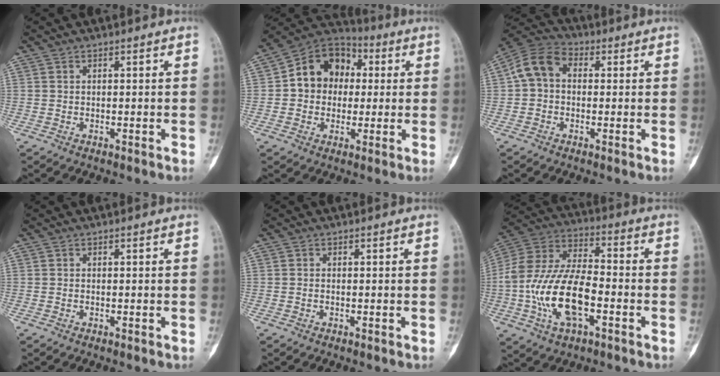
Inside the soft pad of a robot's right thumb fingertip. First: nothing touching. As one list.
[{"total": 13.1, "force": [1.4, 10.9, 7.1], "torque": [-0.071, 0.026, 0.012]}, {"total": 8.3, "force": [0.7, 6.2, 5.4], "torque": [-0.095, 0.028, 0.000]}, {"total": 0.0}, {"total": 0.0}, {"total": 19.5, "force": [-4.6, 10.0, 16.1], "torque": [-0.321, 0.032, -0.085]}]